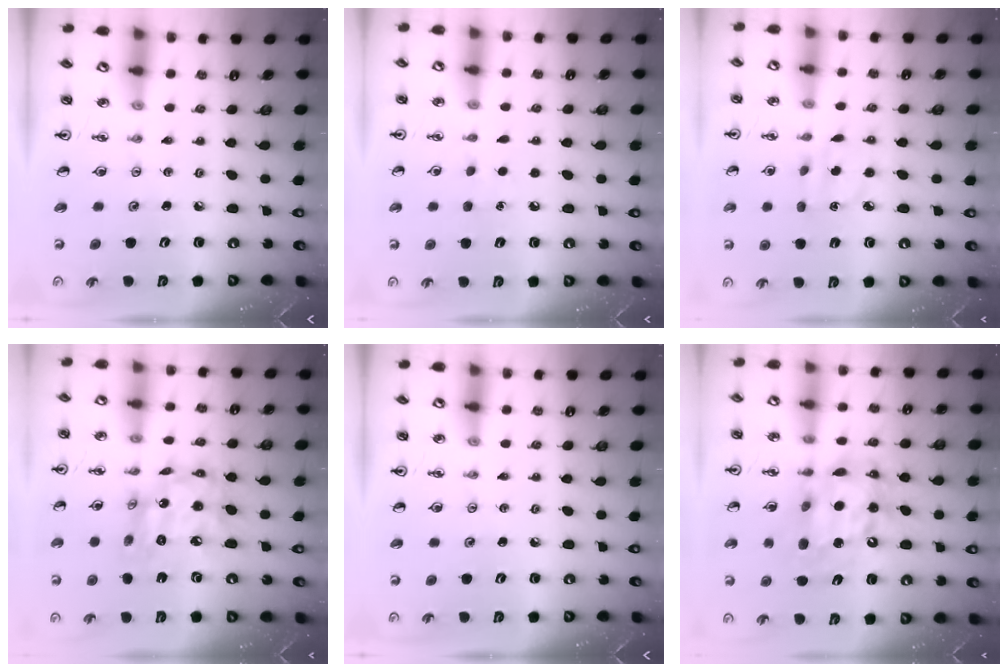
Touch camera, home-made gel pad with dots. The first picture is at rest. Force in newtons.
{"total": 4.7, "press": 4.6, "slide": 0.5}
{"total": 3.1, "press": 3.1, "slide": 0.3}
{"total": 14.0, "press": 13.9, "slide": 1.6}
{"total": 0.0}
{"total": 13.5, "press": 13.4, "slide": 1.5}